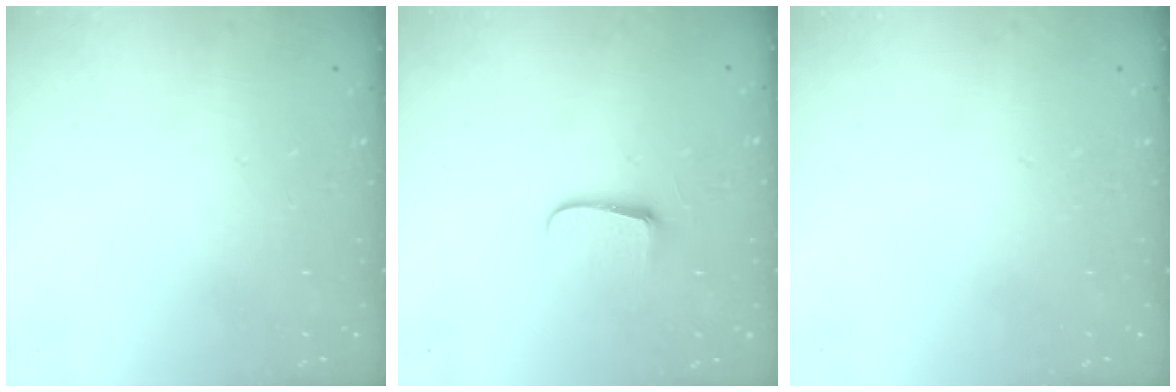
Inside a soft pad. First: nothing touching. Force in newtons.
{"total": 6.0, "press": 6.0, "slide": 0.8}
{"total": 0.0}